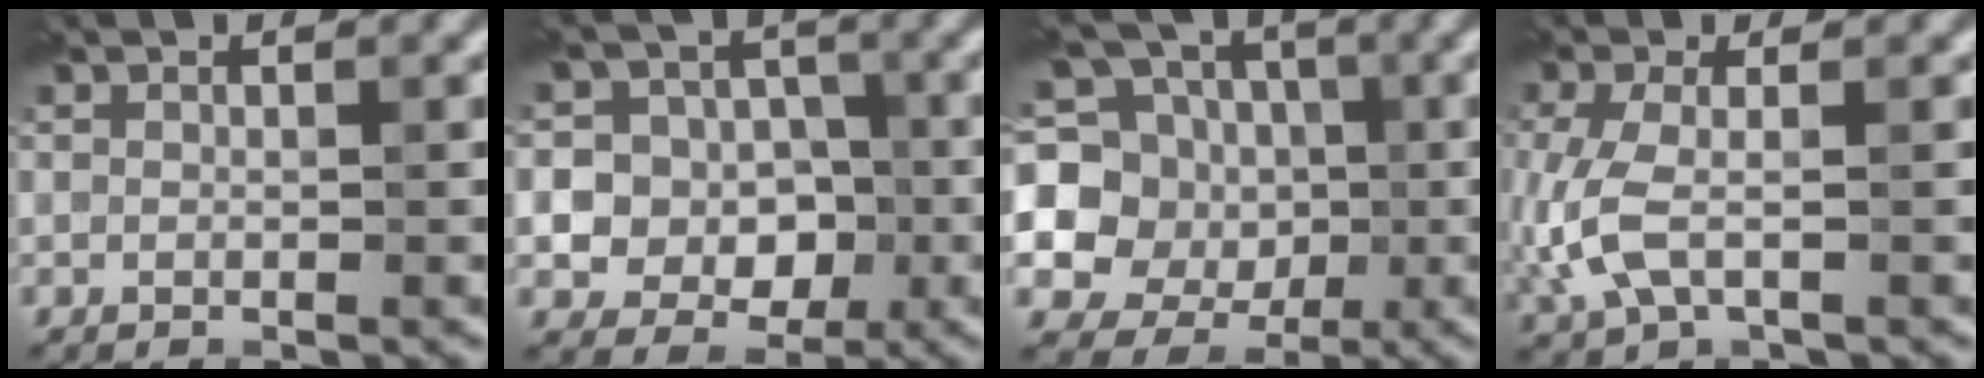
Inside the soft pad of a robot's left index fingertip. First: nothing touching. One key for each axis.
{"total": 8.7, "fx": -0.8, "fy": 8.1, "fz": 2.9, "tx": -0.055, "ty": 0.028, "tz": -0.040}
{"total": 11.2, "fx": 0.6, "fy": 10.4, "fz": 4.3, "tx": -0.123, "ty": 0.038, "tz": -0.014}
{"total": 3.9, "fx": -0.7, "fy": 1.8, "fz": 3.4, "tx": -0.094, "ty": -0.001, "tz": -0.019}